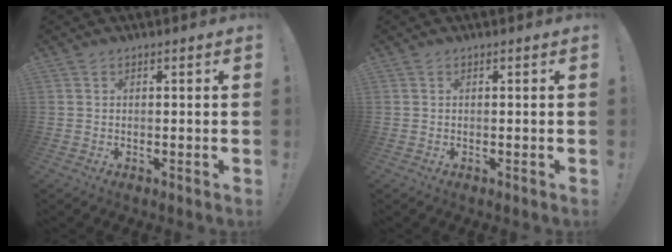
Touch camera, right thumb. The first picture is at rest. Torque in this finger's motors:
{"motor_torque": [-0.01, -0.01, 0.05, -0.05, 0.00]}